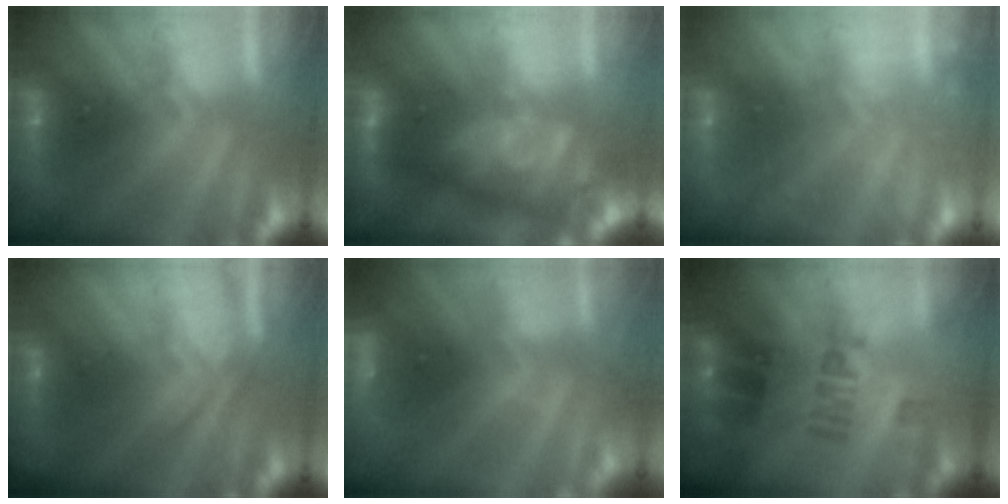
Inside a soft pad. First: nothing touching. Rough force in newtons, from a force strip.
{"total": 4.5}
{"total": 2.4}
{"total": 2.8}
{"total": 3.3}
{"total": 2.3}